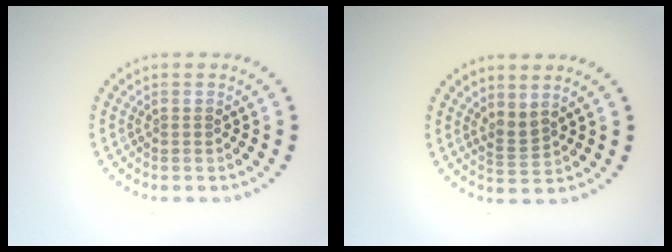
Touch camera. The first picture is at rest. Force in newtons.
{"total": 1.6, "press": 1.1, "slide": 1.2}